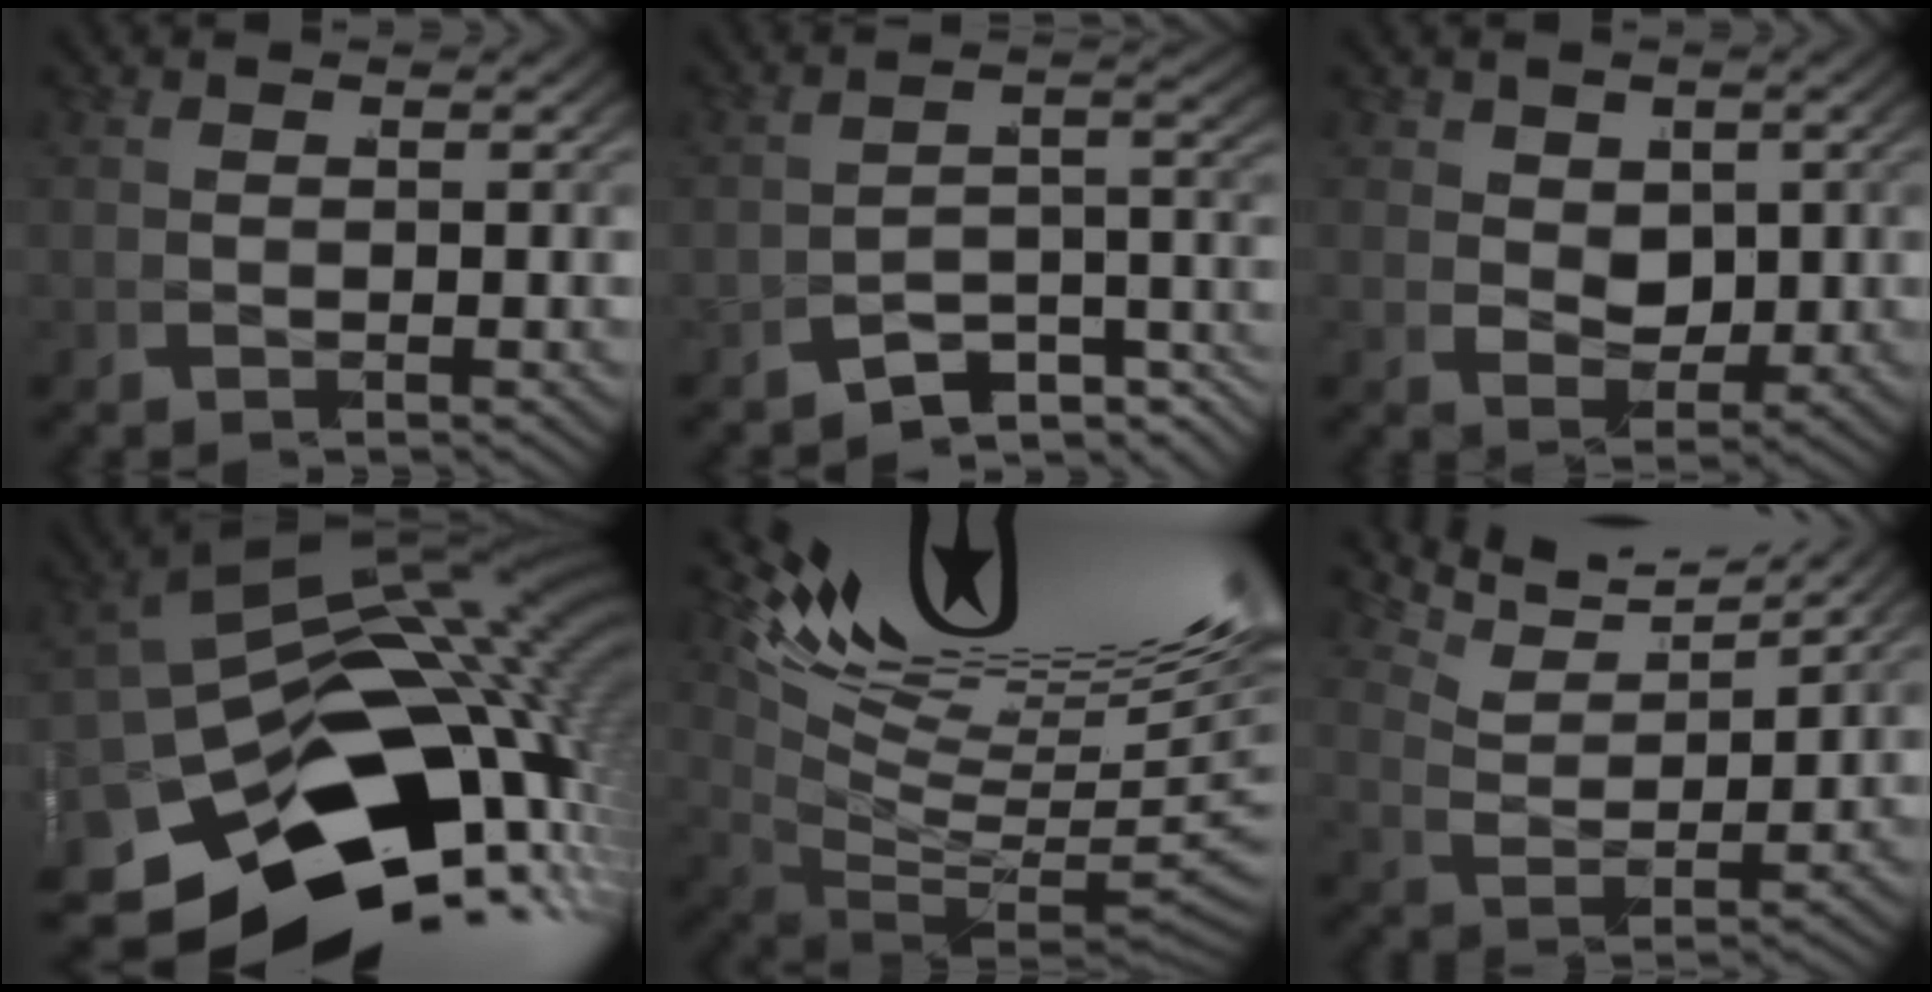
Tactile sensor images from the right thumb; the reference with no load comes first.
{"total": 7.1, "force": [-6.3, 1.9, 2.7], "torque": [-0.047, -0.010, -0.102]}
{"total": 1.1, "force": [0.4, 0.9, 0.5], "torque": [-0.014, -0.004, 0.010]}
{"total": 24.7, "force": [-7.1, 15.1, 18.2], "torque": [-0.290, -0.059, -0.085]}
{"total": 14.4, "force": [2.2, 8.1, 11.7], "torque": [-0.185, -0.018, 0.046]}
{"total": 4.1, "force": [3.1, 1.7, 2.0], "torque": [-0.056, 0.004, 0.047]}